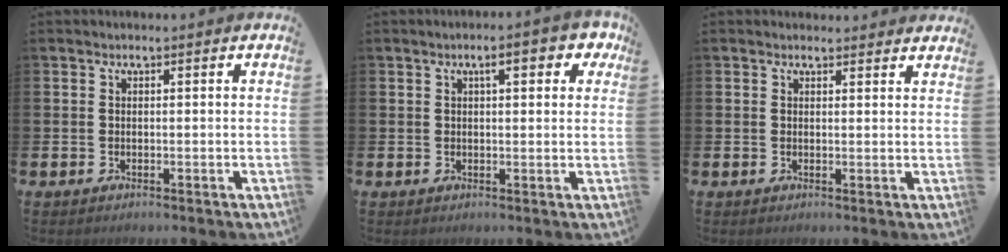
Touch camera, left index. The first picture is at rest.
{"total": 5.1, "force": [2.3, 1.9, 4.2], "torque": [-0.053, 0.000, 0.028]}
{"total": 1.4, "force": [1.4, 0.3, 0.0], "torque": [0.008, -0.005, 0.023]}